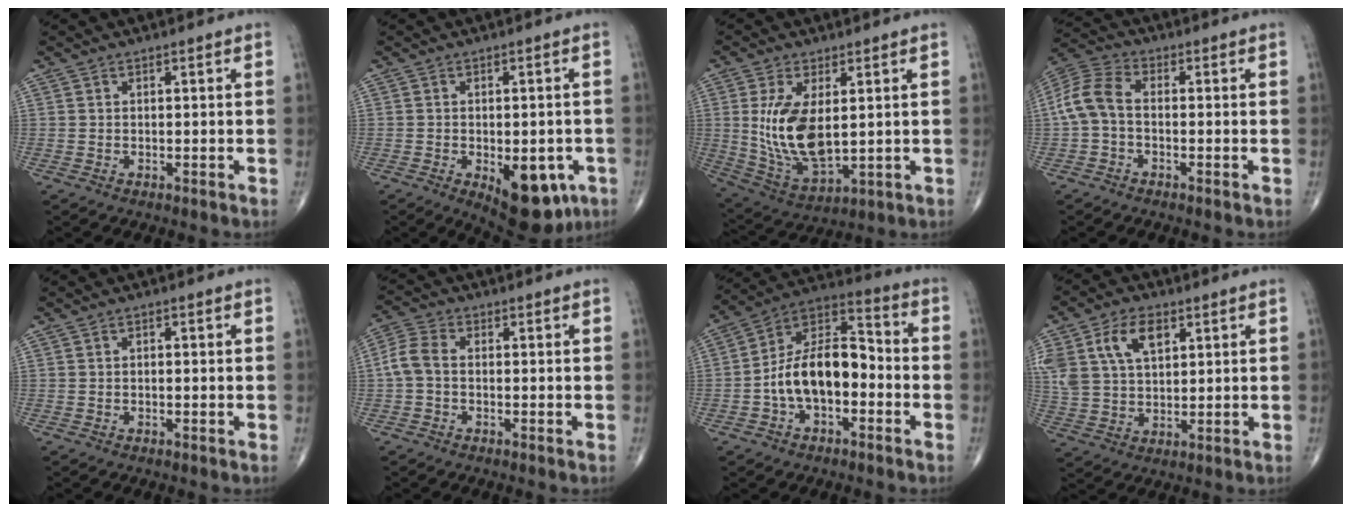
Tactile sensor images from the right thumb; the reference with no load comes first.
{"total": 12.9, "force": [-4.7, 6.5, 10.1], "torque": [-0.111, 0.000, -0.050]}
{"total": 13.5, "force": [1.7, 6.6, 11.6], "torque": [-0.223, -0.021, 0.050]}
{"total": 7.6, "force": [-0.9, 4.5, 6.1], "torque": [-0.133, 0.024, -0.031]}
{"total": 0.7, "force": [0.0, 0.3, 0.6], "torque": [-0.011, 0.003, 0.000]}
{"total": 4.8, "force": [-0.5, 3.1, 3.6], "torque": [-0.083, 0.014, -0.020]}
{"total": 14.7, "force": [-3.1, 8.4, 11.7], "torque": [-0.189, 0.050, -0.063]}
{"total": 13.2, "force": [5.3, 8.1, 9.0], "torque": [-0.184, -0.006, 0.106]}